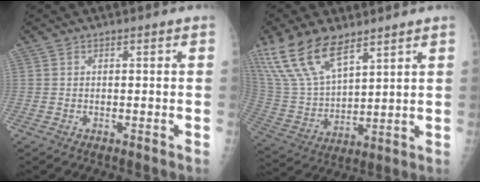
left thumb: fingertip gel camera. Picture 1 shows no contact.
{"total": 15.7, "force": [10.8, 6.6, 9.4], "torque": [-0.174, -0.040, 0.224]}